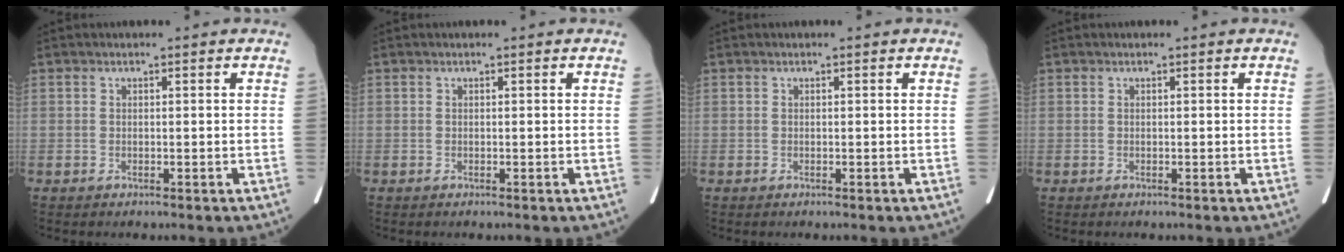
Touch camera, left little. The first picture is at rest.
{"total": 0.0}
{"total": 0.0}
{"total": 0.0}